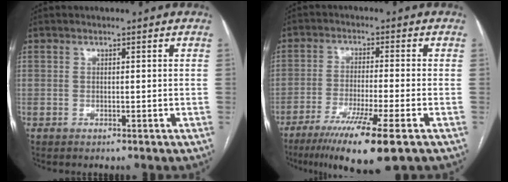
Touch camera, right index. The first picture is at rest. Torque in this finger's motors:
{"motor_torque": [1.40, -0.73, 0.81, 0.19]}